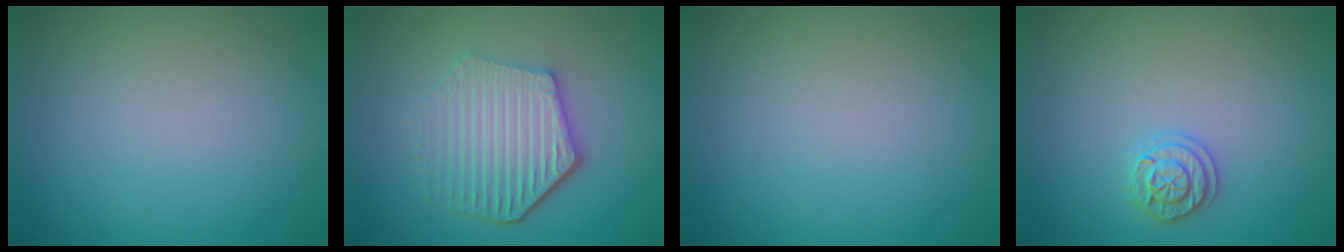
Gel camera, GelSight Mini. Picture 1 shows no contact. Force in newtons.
{"total": 5.7, "press": 4.4, "slide": 3.6}
{"total": 0.0}
{"total": 1.9, "press": 1.9, "slide": 0.2}